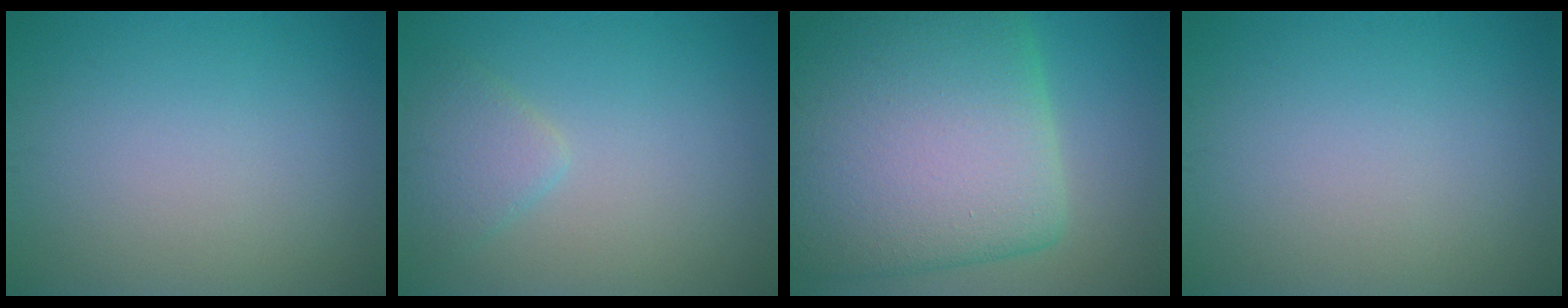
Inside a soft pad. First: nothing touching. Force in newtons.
{"total": 2.3, "press": 2.3, "slide": 0.1}
{"total": 15.1, "press": 15.0, "slide": 1.1}
{"total": 0.0}